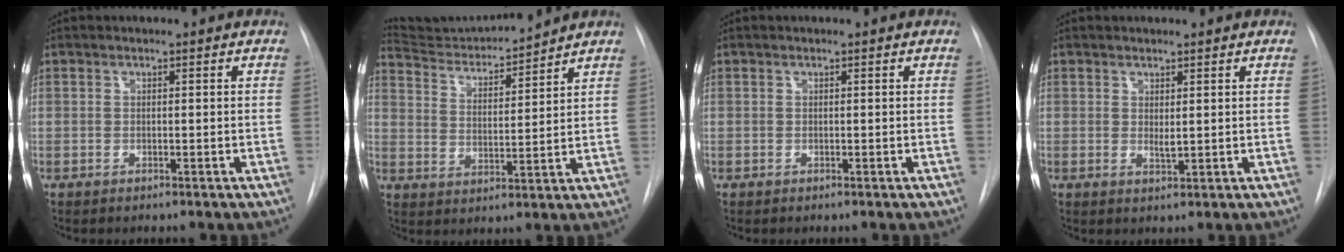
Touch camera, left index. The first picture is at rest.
{"total": 9.8, "force": [9.7, -0.5, 1.3], "torque": [-0.033, 0.002, 0.175]}
{"total": 0.0}
{"total": 1.4, "force": [0.3, 0.4, 1.3], "torque": [-0.025, -0.010, 0.008]}